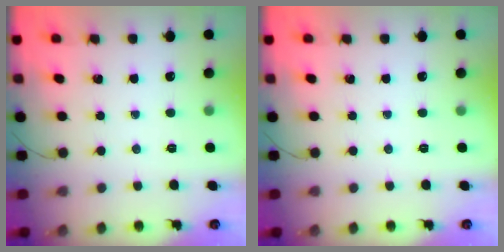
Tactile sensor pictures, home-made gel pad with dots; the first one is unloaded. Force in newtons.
{"total": 0.0}